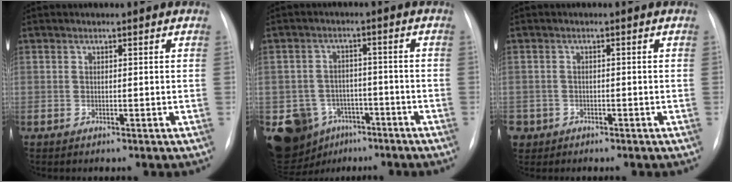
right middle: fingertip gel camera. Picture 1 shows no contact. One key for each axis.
{"total": 13.9, "fx": -7.2, "fy": 10.9, "fz": 4.7, "tx": -0.116, "ty": 0.021, "tz": -0.100}
{"total": 2.8, "fx": -1.7, "fy": 2.2, "fz": 0.1, "tx": -0.001, "ty": 0.007, "tz": -0.032}